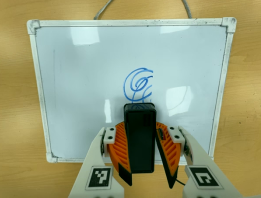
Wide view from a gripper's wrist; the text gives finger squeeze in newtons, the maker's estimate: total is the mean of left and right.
{"total": 9.2, "left": 9.0, "right": 9.3}